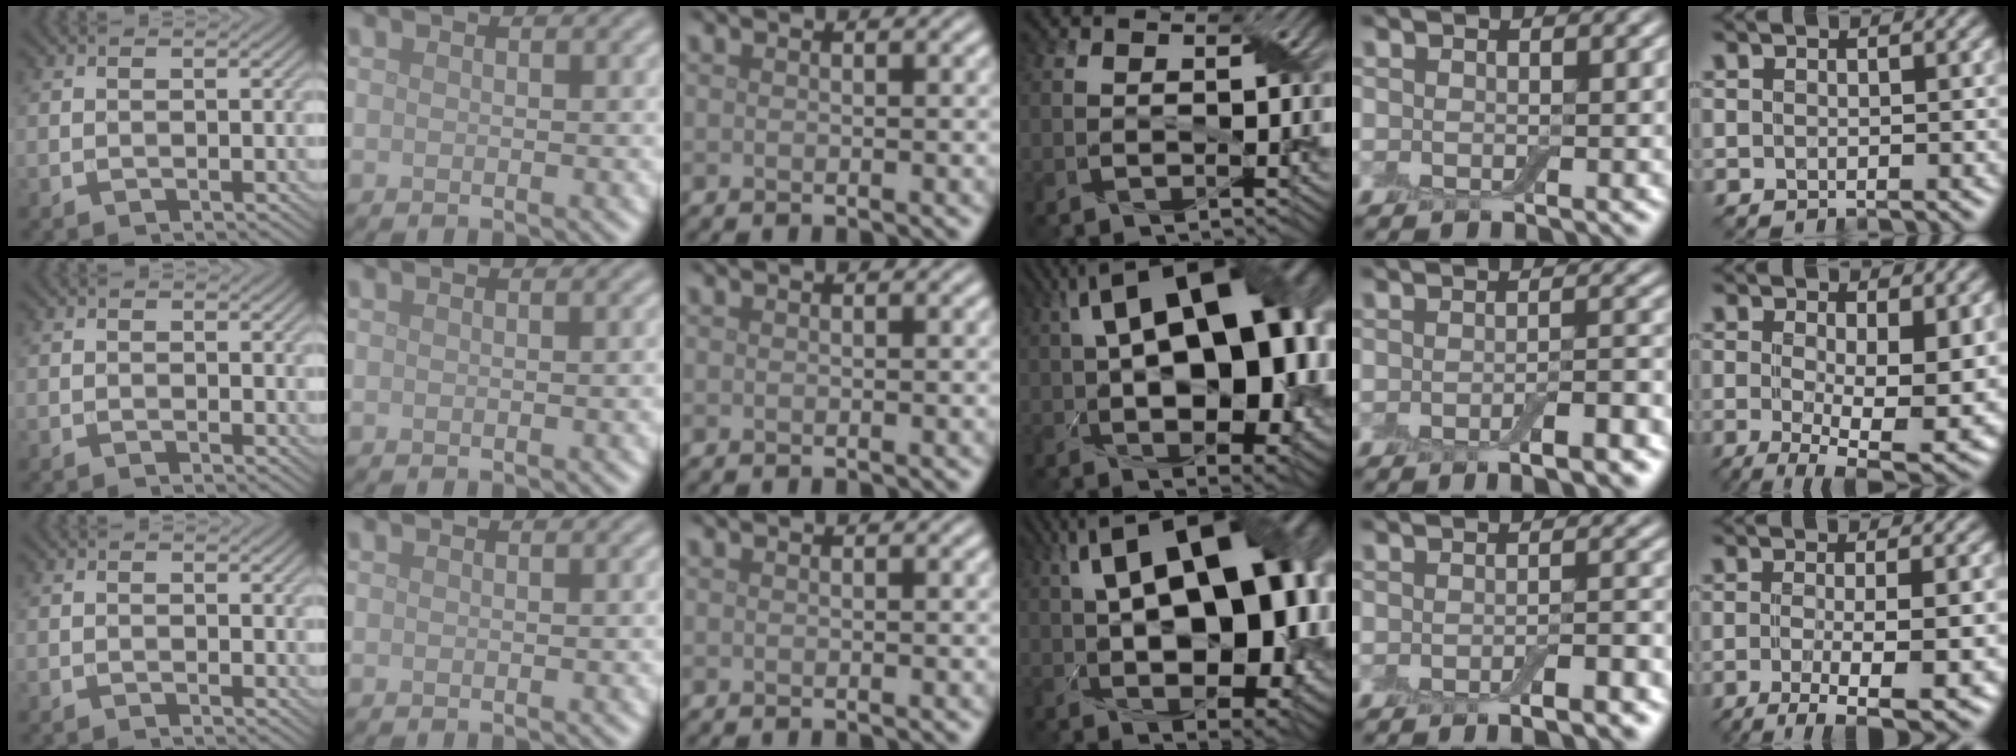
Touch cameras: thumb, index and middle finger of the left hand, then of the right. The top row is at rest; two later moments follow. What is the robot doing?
{"motion": "wrap", "object": "adhesive wrap"}